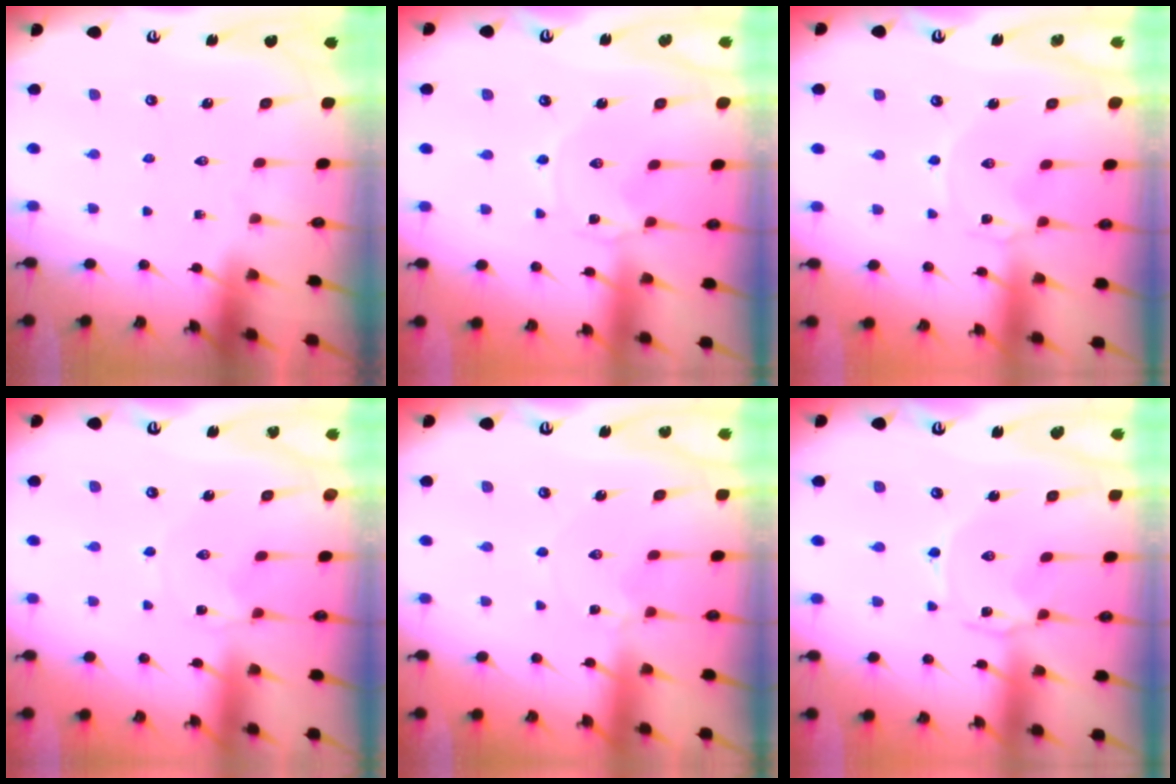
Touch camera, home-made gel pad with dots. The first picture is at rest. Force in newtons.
{"total": 0.0}
{"total": 0.0}
{"total": 1.8, "press": 1.7, "slide": 0.3}
{"total": 0.8, "press": 0.7, "slide": 0.3}
{"total": 1.3, "press": 1.3, "slide": 0.2}